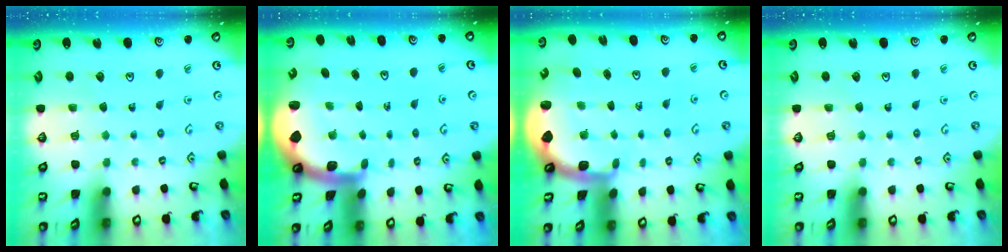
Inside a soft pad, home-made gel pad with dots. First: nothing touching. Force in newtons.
{"total": 2.6, "press": 2.6, "slide": 0.6}
{"total": 2.7, "press": 2.2, "slide": 1.5}
{"total": 0.0}